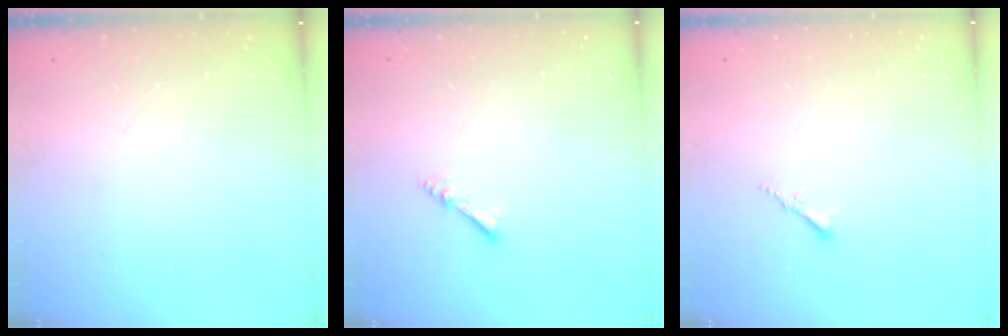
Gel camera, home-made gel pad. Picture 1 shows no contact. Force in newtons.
{"total": 2.9, "press": 2.8, "slide": 0.4}
{"total": 1.5, "press": 1.5, "slide": 0.4}